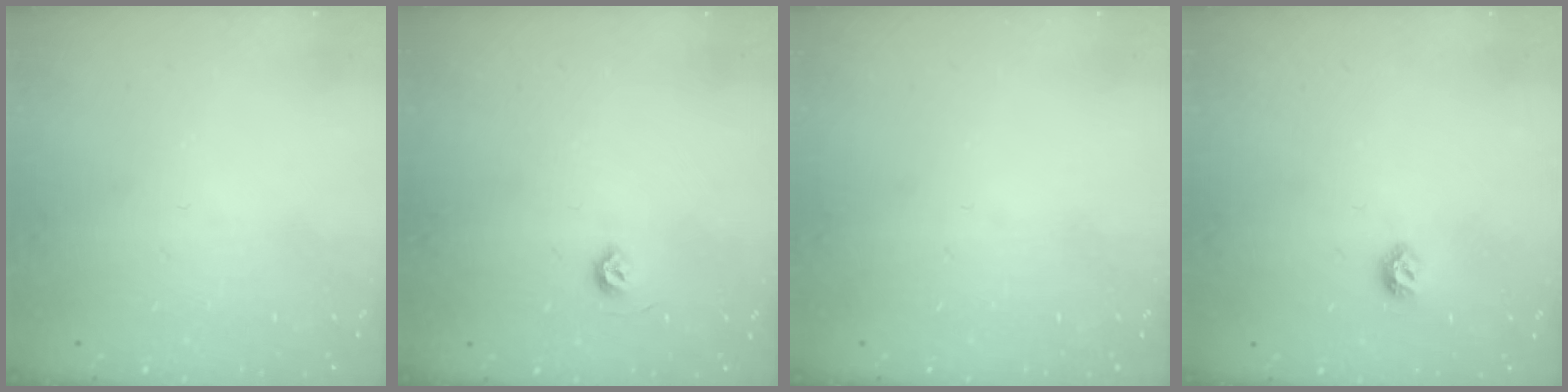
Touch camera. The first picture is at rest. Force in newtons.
{"total": 4.5, "press": 4.5, "slide": 0.7}
{"total": 0.0}
{"total": 5.5, "press": 5.4, "slide": 1.2}